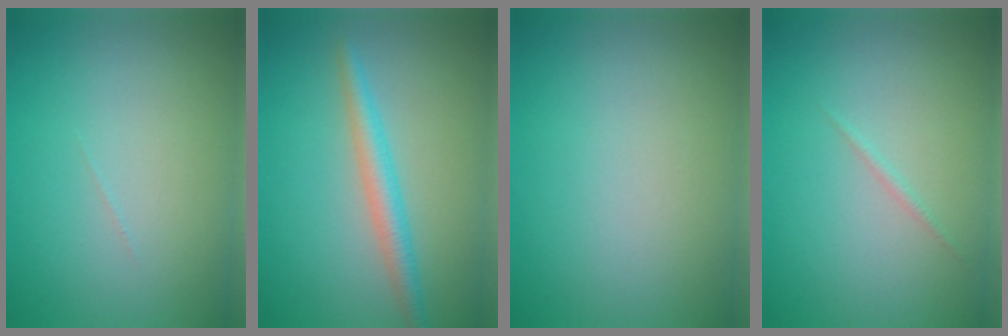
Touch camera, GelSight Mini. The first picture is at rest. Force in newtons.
{"total": 2.7, "press": 2.7, "slide": 0.1}
{"total": 0.0}
{"total": 0.5, "press": 0.5, "slide": 0.0}